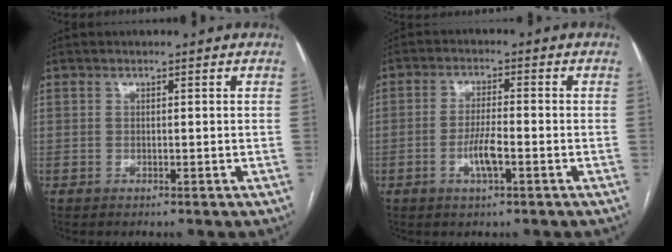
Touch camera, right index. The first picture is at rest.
{"total": 4.7, "force": [-1.7, 0.9, 4.3], "torque": [-0.087, -0.001, -0.029]}